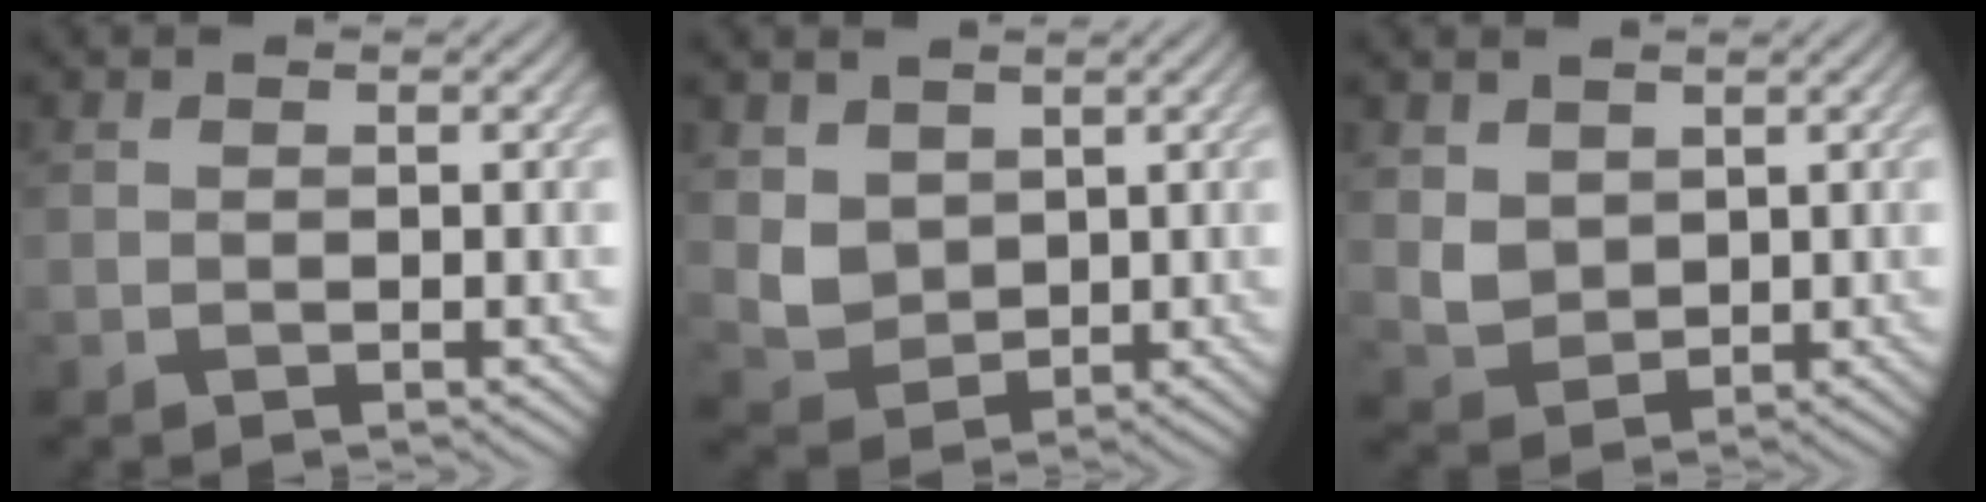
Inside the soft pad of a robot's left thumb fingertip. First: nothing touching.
{"total": 4.0, "force": [1.9, 3.1, 1.7], "torque": [-0.056, -0.011, 0.037]}
{"total": 3.3, "force": [1.7, 2.4, 1.4], "torque": [-0.043, -0.007, 0.036]}